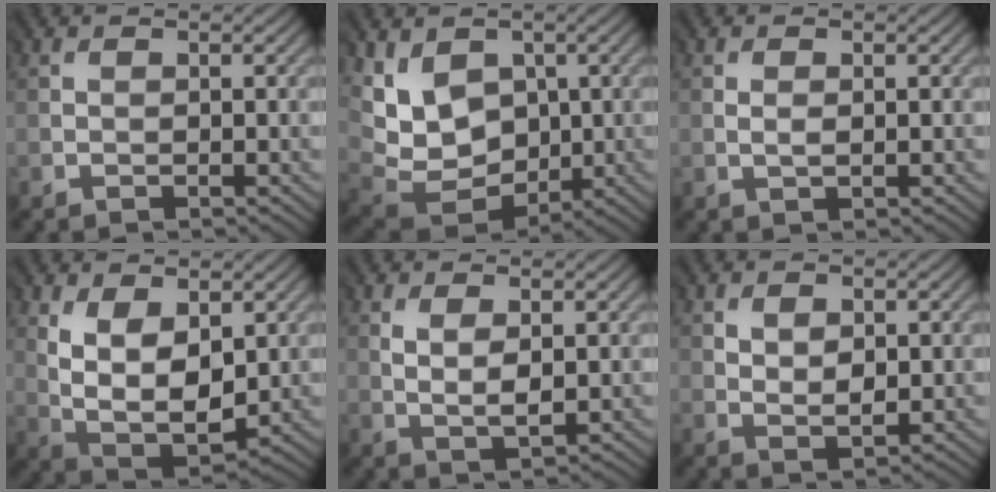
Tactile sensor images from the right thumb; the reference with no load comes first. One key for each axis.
{"total": 9.3, "fx": 2.6, "fy": 7.2, "fz": 5.4, "tx": -0.135, "ty": -0.006, "tz": 0.062}
{"total": 0.6, "fx": 0.2, "fy": 0.3, "fz": 0.4, "tx": -0.009, "ty": -0.002, "tz": 0.005}
{"total": 8.9, "fx": 2.5, "fy": 4.9, "fz": 6.9, "tx": -0.159, "ty": -0.013, "tz": 0.055}
{"total": 3.0, "fx": 1.0, "fy": 1.4, "fz": 2.5, "tx": -0.054, "ty": -0.005, "tz": 0.026}
{"total": 3.2, "fx": 1.1, "fy": 2.0, "fz": 2.2, "tx": -0.036, "ty": -0.004, "tz": 0.021}